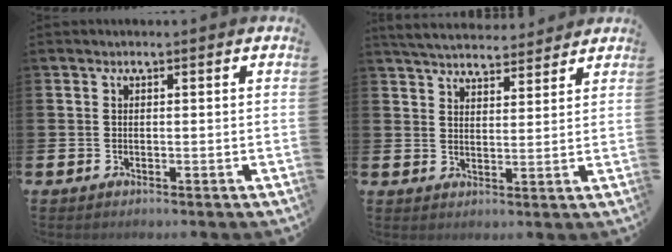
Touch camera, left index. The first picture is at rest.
{"total": 4.3, "force": [4.2, 1.0, 0.6], "torque": [-0.022, -0.017, 0.077]}